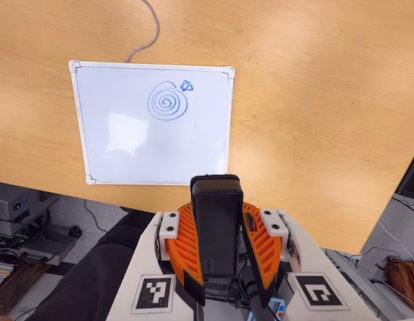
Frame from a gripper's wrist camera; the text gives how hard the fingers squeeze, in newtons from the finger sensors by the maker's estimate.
{"total": 11.5, "left": 9.4, "right": 13.6}